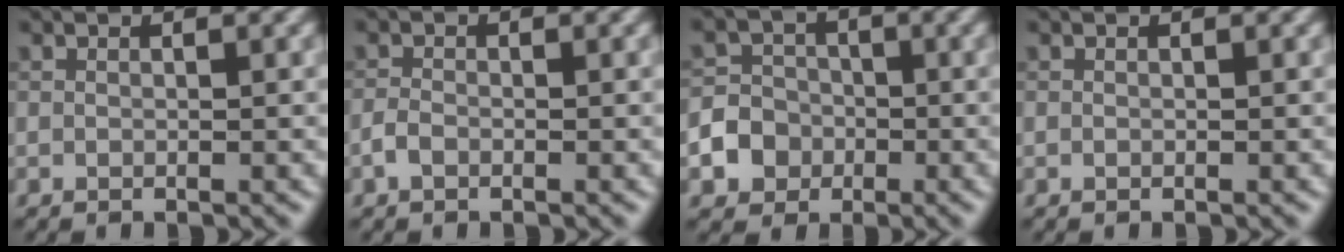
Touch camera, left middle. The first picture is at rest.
{"total": 1.2, "force": [-0.7, 0.7, 0.7], "torque": [-0.013, 0.001, -0.017]}
{"total": 4.1, "force": [-1.5, 3.7, 1.0], "torque": [0.003, -0.001, -0.044]}
{"total": 0.0}